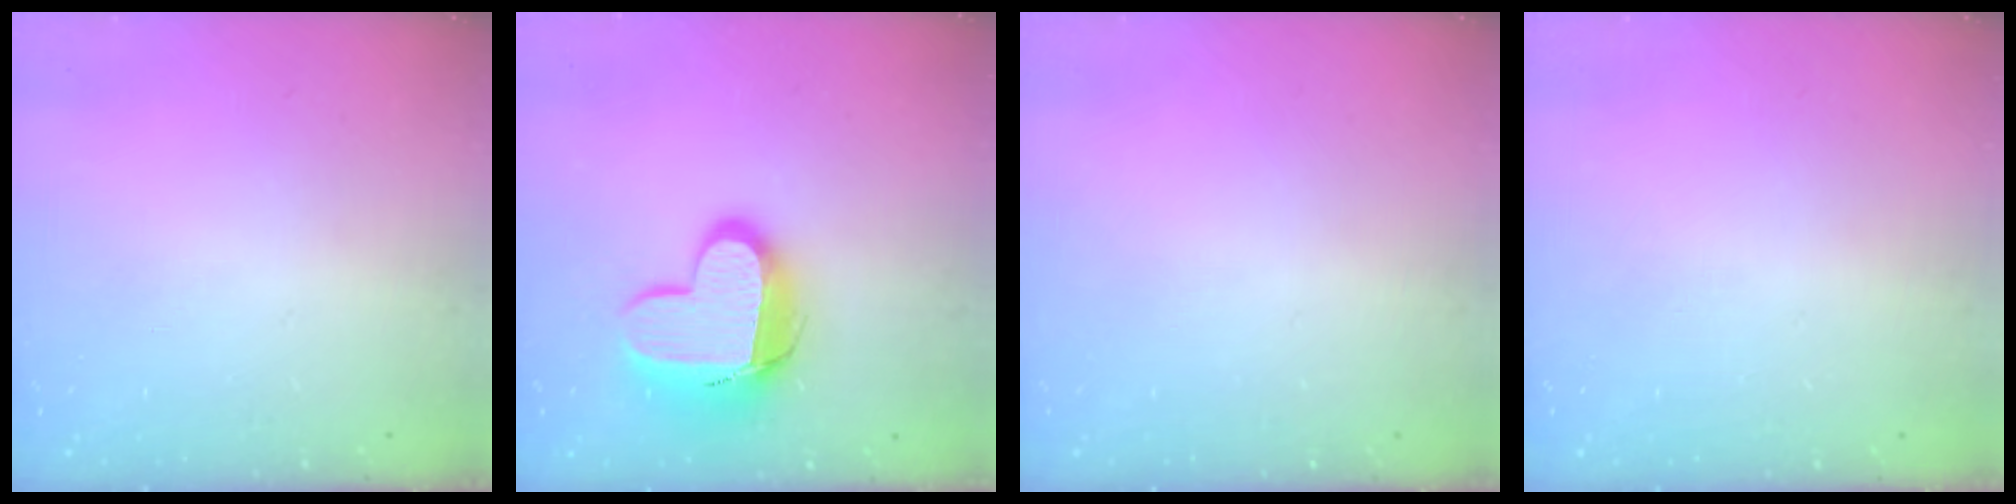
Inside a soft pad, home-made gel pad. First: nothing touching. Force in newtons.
{"total": 14.3, "press": 14.3, "slide": 1.2}
{"total": 0.0}
{"total": 0.0}